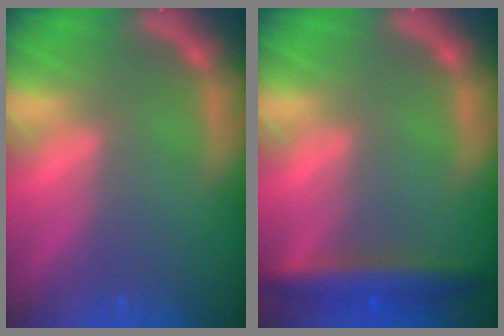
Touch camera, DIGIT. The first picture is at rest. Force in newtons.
{"total": 4.4}